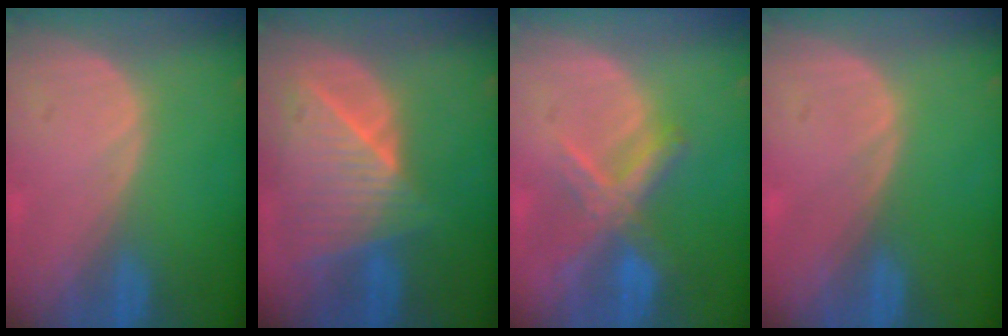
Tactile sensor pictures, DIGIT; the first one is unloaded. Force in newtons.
{"total": 9.1, "press": 8.1, "slide": 4.1}
{"total": 7.3, "press": 6.2, "slide": 4.0}
{"total": 0.0}